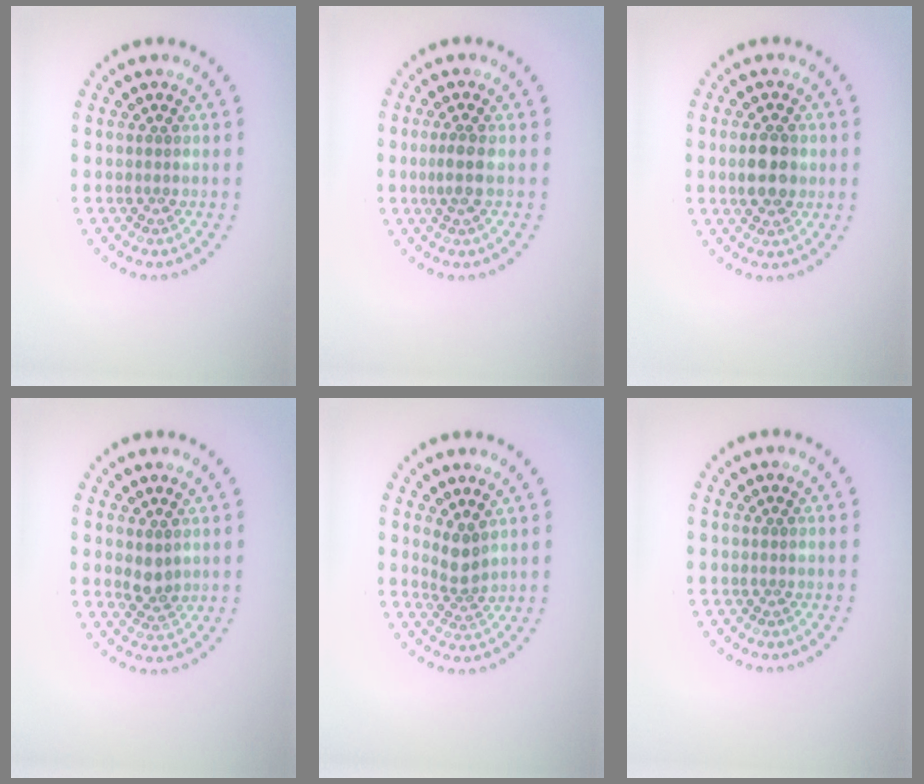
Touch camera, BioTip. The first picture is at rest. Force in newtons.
{"total": 1.8, "press": 1.5, "slide": 0.9}
{"total": 3.4, "press": 3.4, "slide": 0.1}
{"total": 1.9, "press": 1.8, "slide": 0.6}
{"total": 2.1, "press": 1.6, "slide": 1.4}
{"total": 0.0}